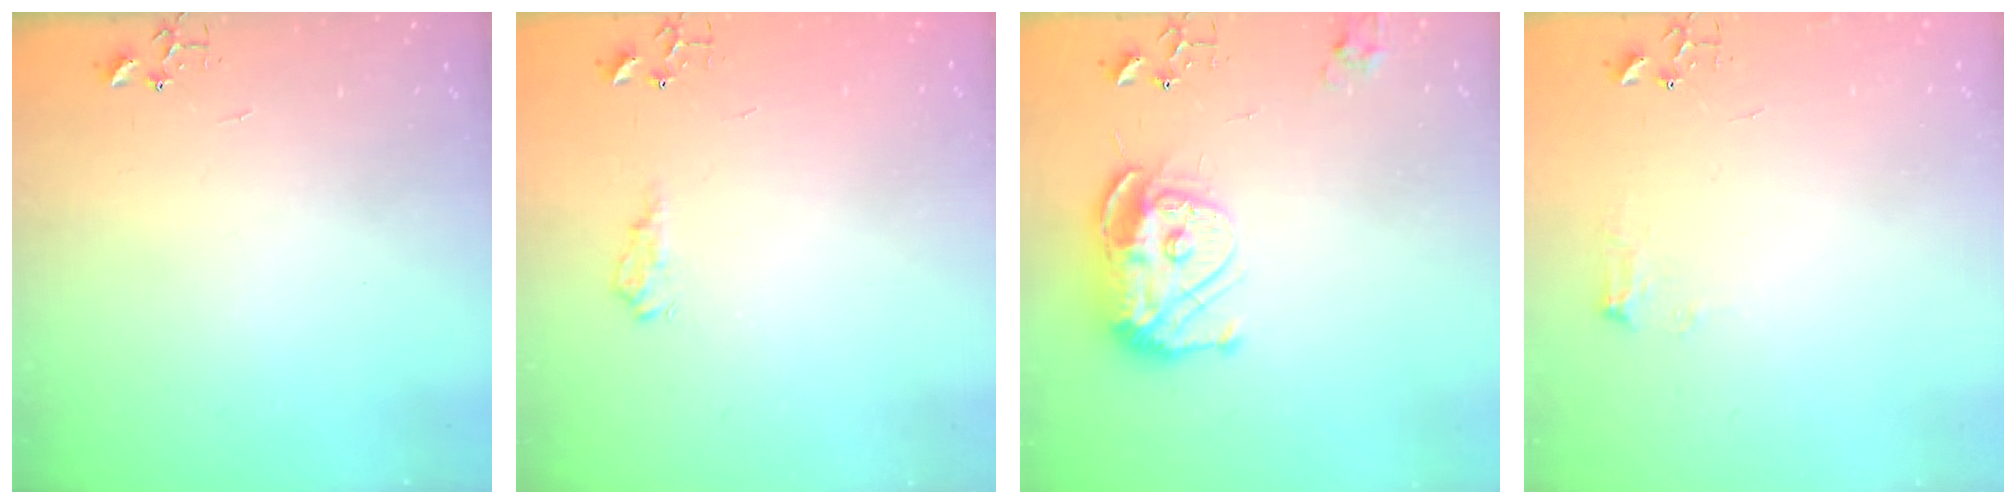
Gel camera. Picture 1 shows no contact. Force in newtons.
{"total": 8.2, "press": 8.2, "slide": 0.9}
{"total": 13.5, "press": 13.4, "slide": 1.2}
{"total": 6.8, "press": 6.8, "slide": 0.8}